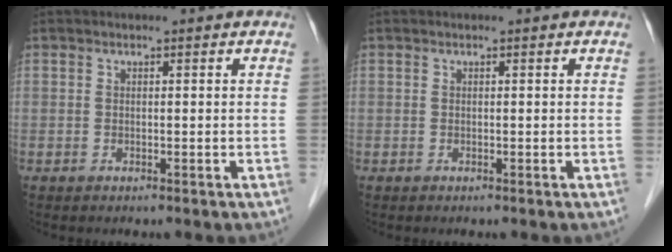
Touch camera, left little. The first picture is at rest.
{"total": 0.0}